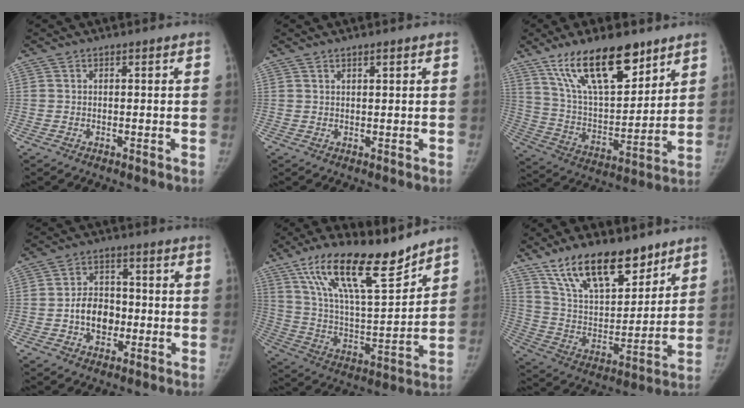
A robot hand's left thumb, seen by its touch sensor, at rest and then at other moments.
{"total": 1.2, "force": [0.8, 0.3, 0.8], "torque": [-0.012, -0.004, 0.015]}
{"total": 20.4, "force": [13.3, 8.0, 13.3], "torque": [-0.194, -0.061, 0.247]}
{"total": 8.1, "force": [-1.5, 6.2, 5.0], "torque": [-0.055, 0.019, -0.030]}
{"total": 20.7, "force": [14.5, 5.8, 13.6], "torque": [-0.208, -0.069, 0.260]}
{"total": 19.4, "force": [13.4, 8.5, 11.2], "torque": [-0.146, -0.068, 0.243]}